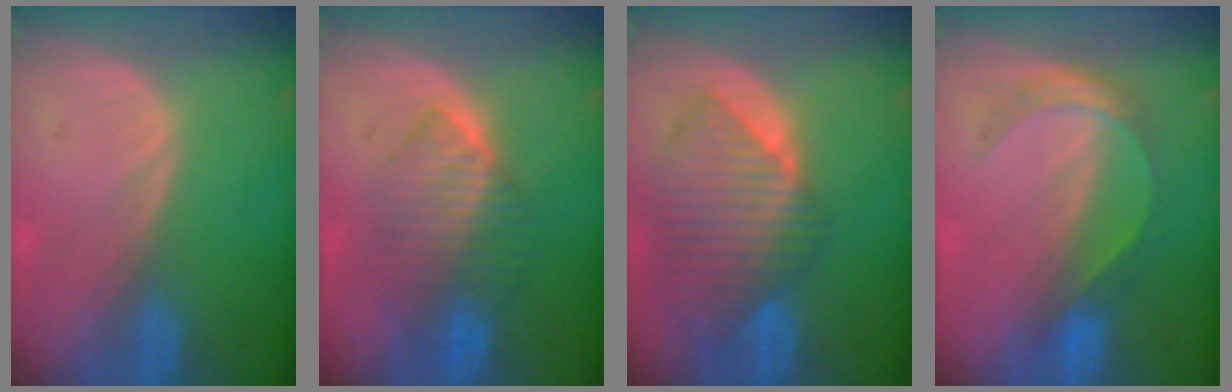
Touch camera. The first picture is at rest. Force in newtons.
{"total": 7.2, "press": 7.1, "slide": 1.0}
{"total": 10.2, "press": 8.8, "slide": 5.1}
{"total": 4.6, "press": 4.6, "slide": 0.2}